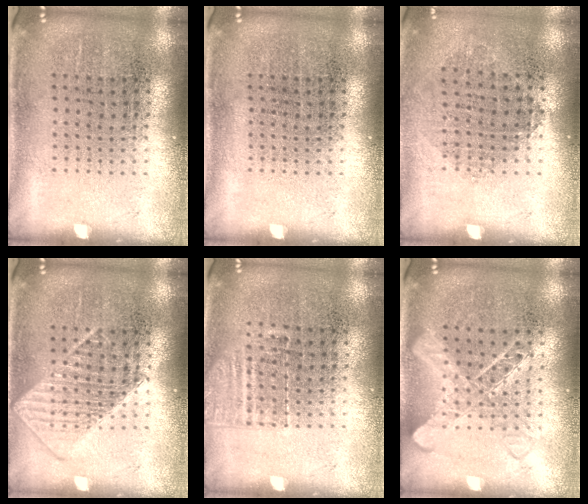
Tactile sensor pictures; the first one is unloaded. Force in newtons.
{"total": 0.0}
{"total": 0.8, "press": 0.8, "slide": 0.3}
{"total": 2.2, "press": 2.1, "slide": 0.4}
{"total": 1.3, "press": 1.1, "slide": 0.6}
{"total": 1.4, "press": 1.4, "slide": 0.3}